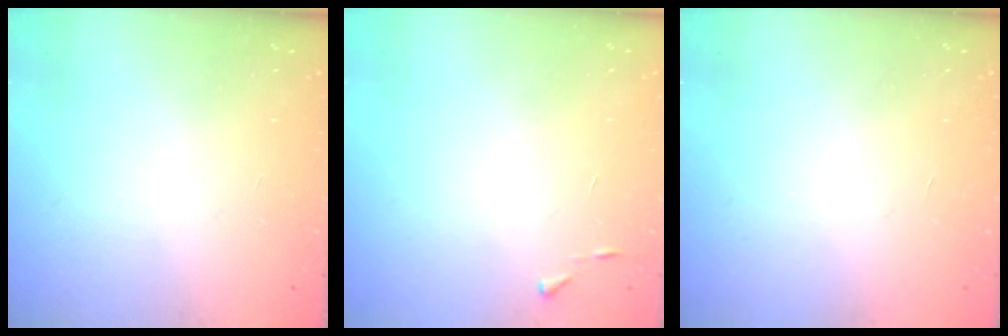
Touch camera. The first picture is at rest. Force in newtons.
{"total": 2.7, "press": 2.7, "slide": 0.3}
{"total": 1.7, "press": 1.7, "slide": 0.1}